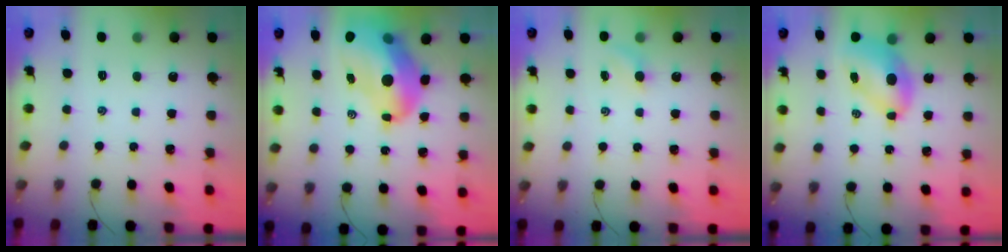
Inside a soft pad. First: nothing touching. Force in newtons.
{"total": 16.8, "press": 16.1, "slide": 4.7}
{"total": 2.9, "press": 2.7, "slide": 0.9}
{"total": 7.0, "press": 6.9, "slide": 1.2}